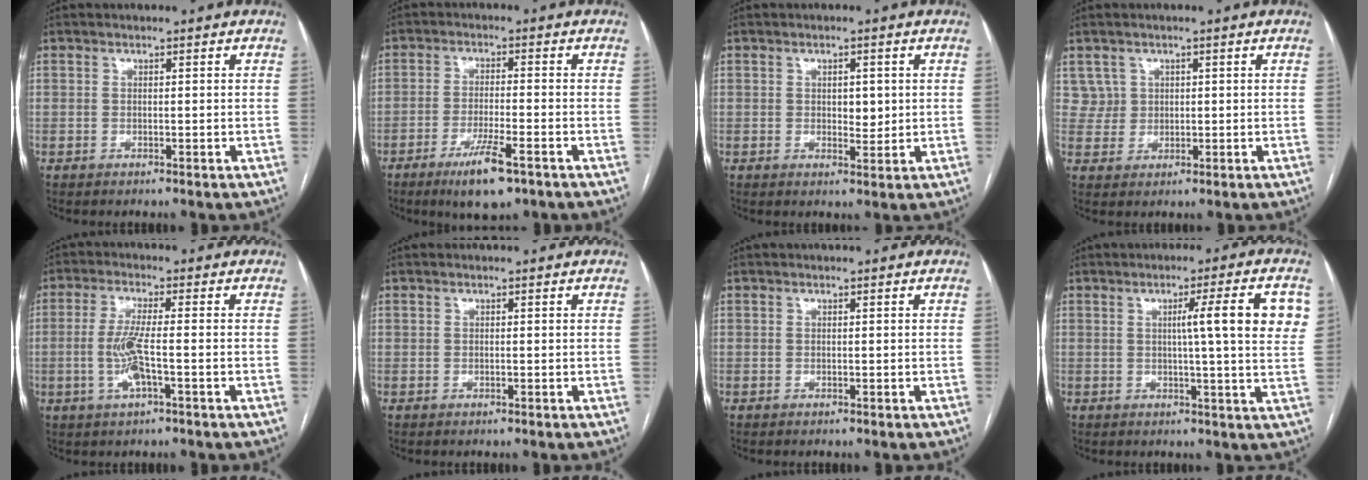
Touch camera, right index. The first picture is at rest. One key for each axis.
{"total": 7.8, "fx": -4.7, "fy": 1.0, "fz": 6.1, "tx": -0.112, "ty": -0.015, "tz": -0.076}
{"total": 2.9, "fx": 0.4, "fy": 1.5, "fz": 2.5, "tx": -0.035, "ty": -0.003, "tz": 0.009}
{"total": 3.3, "fx": 1.5, "fy": 2.9, "fz": -0.2, "tx": 0.017, "ty": 0.007, "tz": 0.026}
{"total": 5.8, "fx": -1.4, "fy": 0.5, "fz": 5.6, "tx": -0.120, "ty": -0.005, "tz": -0.028}
{"total": 0.0}
{"total": 0.0}
{"total": 9.9, "fx": 2.3, "fy": -0.5, "fz": 9.6, "tx": -0.127, "ty": 0.005, "tz": 0.024}